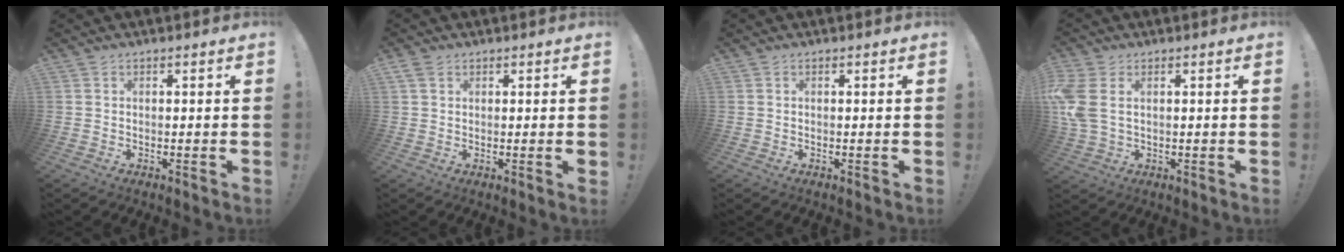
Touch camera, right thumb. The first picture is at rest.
{"total": 2.3, "force": [1.3, 1.1, 1.6], "torque": [-0.026, -0.001, 0.024]}
{"total": 0.0}
{"total": 7.7, "force": [1.6, 5.0, 5.7], "torque": [-0.121, -0.005, 0.035]}